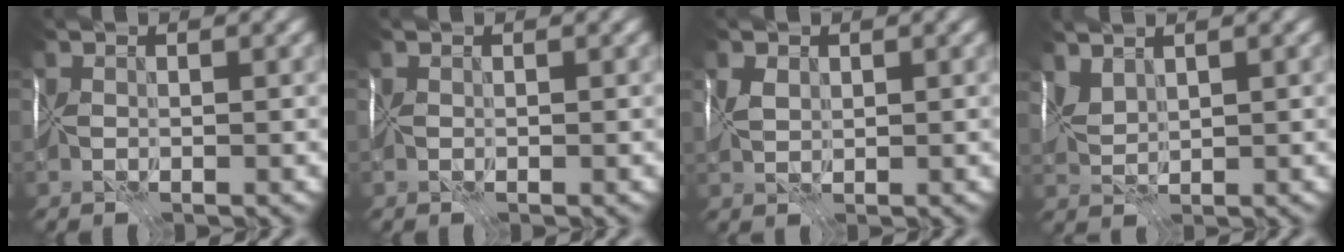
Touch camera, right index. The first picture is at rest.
{"total": 0.0}
{"total": 0.7, "force": [0.7, 0.0, 0.3], "torque": [-0.002, -0.001, 0.014]}
{"total": 1.8, "force": [1.6, -0.9, -0.3], "torque": [0.011, -0.002, 0.039]}